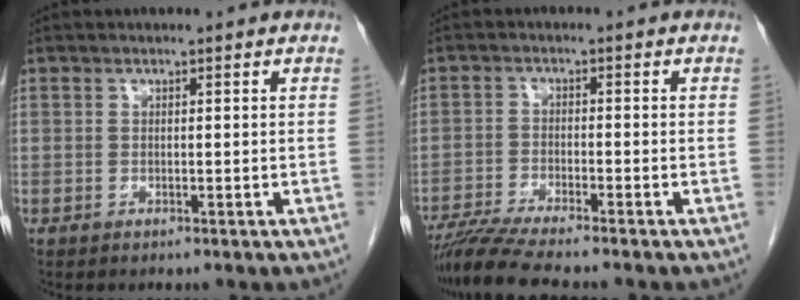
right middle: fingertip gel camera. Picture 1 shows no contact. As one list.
[{"total": 7.5, "force": [-6.6, -0.8, 3.6], "torque": [-0.060, -0.024, -0.113]}]